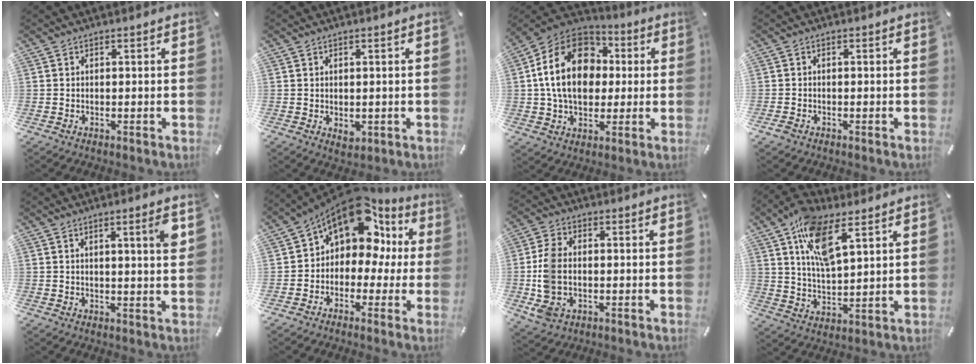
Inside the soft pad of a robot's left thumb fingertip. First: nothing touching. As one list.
[{"total": 2.3, "force": [-0.3, 1.9, 1.4], "torque": [-0.015, 0.000, -0.005]}, {"total": 19.4, "force": [2.0, 14.8, 12.3], "torque": [-0.244, 0.016, 0.034]}, {"total": 0.8, "force": [-0.6, 0.4, 0.3], "torque": [-0.004, 0.001, -0.012]}, {"total": 5.0, "force": [2.1, 0.0, 4.5], "torque": [-0.073, -0.010, 0.029]}, {"total": 15.0, "force": [8.2, 9.0, 8.8], "torque": [-0.150, -0.052, 0.144]}, {"total": 10.1, "force": [-0.9, 7.4, 6.8], "torque": [-0.165, 0.010, -0.014]}, {"total": 12.8, "force": [7.6, 5.0, 9.0], "torque": [-0.181, -0.026, 0.136]}]